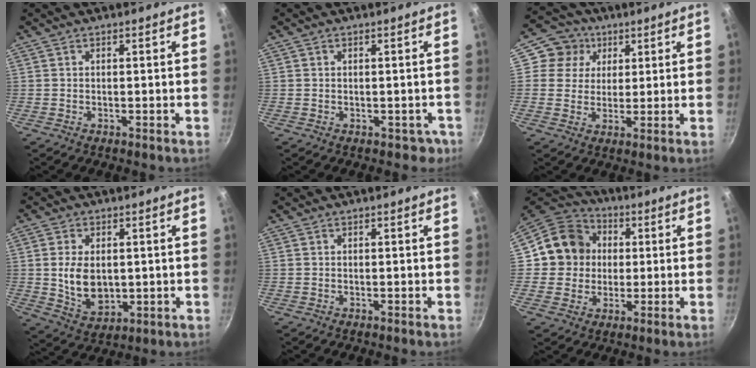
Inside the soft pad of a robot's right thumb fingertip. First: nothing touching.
{"total": 2.6, "force": [-0.8, 2.2, 1.1], "torque": [0.007, 0.023, 0.010]}
{"total": 7.1, "force": [2.6, 6.4, 1.5], "torque": [0.014, 0.001, 0.030]}
{"total": 8.6, "force": [0.7, 5.7, 6.4], "torque": [-0.101, -0.017, 0.030]}
{"total": 0.0}
{"total": 12.4, "force": [1.5, 11.6, 4.3], "torque": [-0.041, 0.026, 0.012]}